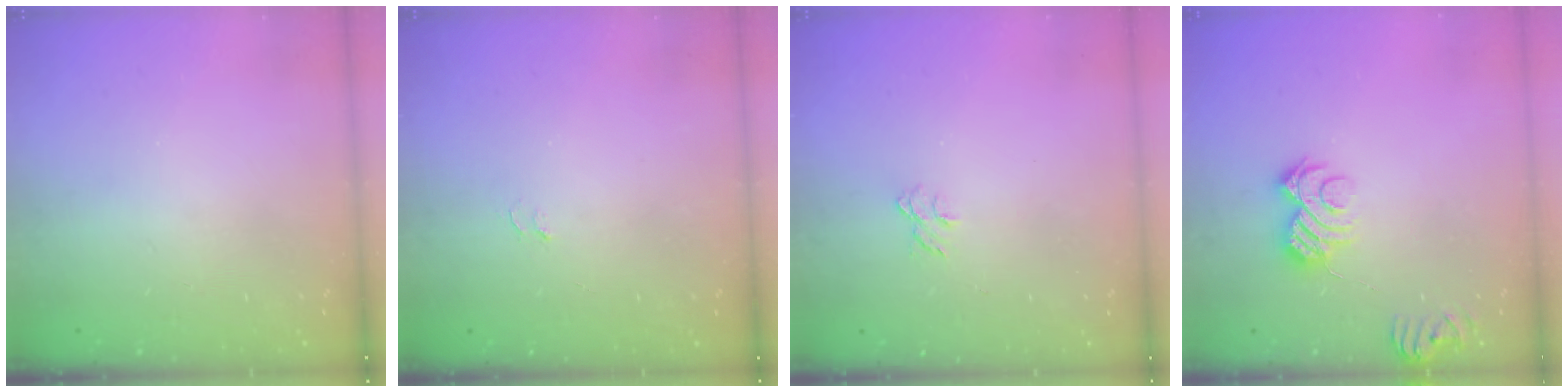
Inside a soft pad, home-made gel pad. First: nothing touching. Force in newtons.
{"total": 3.4, "press": 3.4, "slide": 0.3}
{"total": 6.5, "press": 6.5, "slide": 0.2}
{"total": 9.0, "press": 9.0, "slide": 1.1}